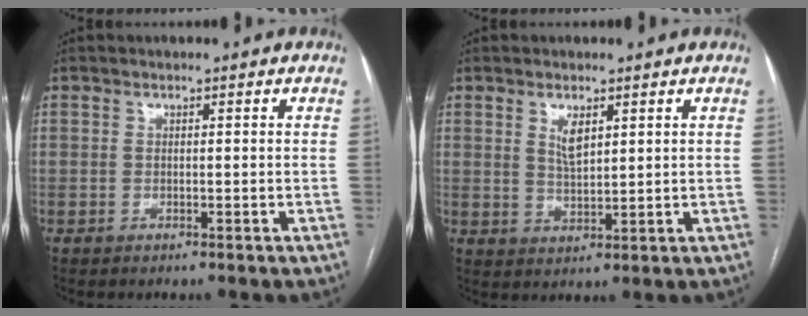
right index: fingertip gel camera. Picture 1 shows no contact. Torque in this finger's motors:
{"motor_torque": [0.03, 0.03, 0.04, 0.03]}